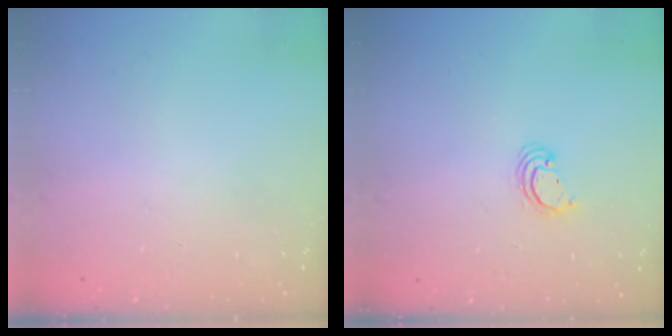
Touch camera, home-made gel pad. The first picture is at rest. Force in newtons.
{"total": 2.8, "press": 2.8, "slide": 0.2}